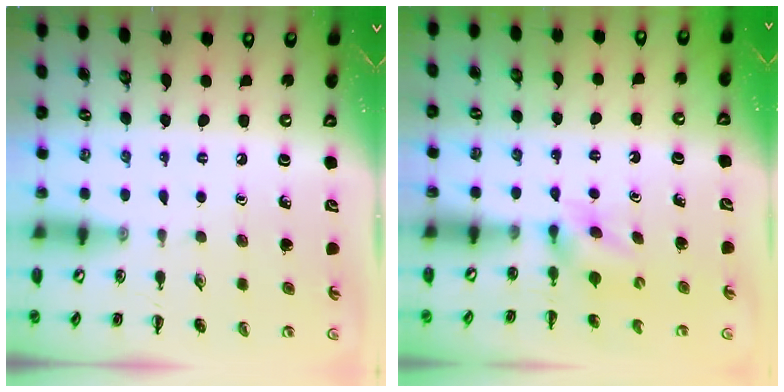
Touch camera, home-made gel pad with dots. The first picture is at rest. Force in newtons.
{"total": 3.2, "press": 2.9, "slide": 1.4}